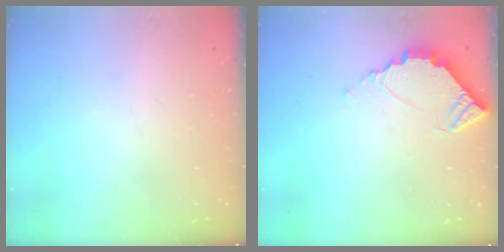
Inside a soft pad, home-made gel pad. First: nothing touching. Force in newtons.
{"total": 5.9, "press": 5.9, "slide": 0.4}